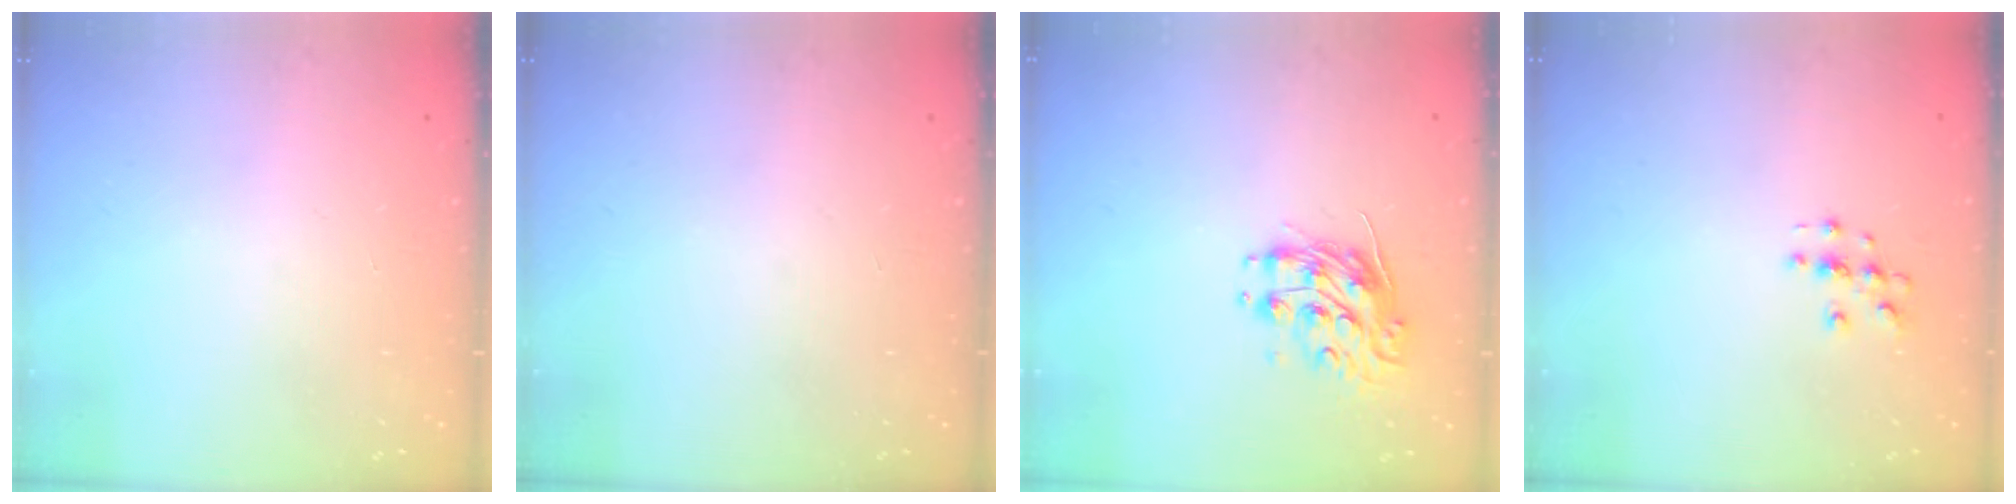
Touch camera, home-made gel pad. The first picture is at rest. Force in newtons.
{"total": 0.0}
{"total": 8.9, "press": 8.9, "slide": 0.2}
{"total": 2.8, "press": 2.8, "slide": 0.2}